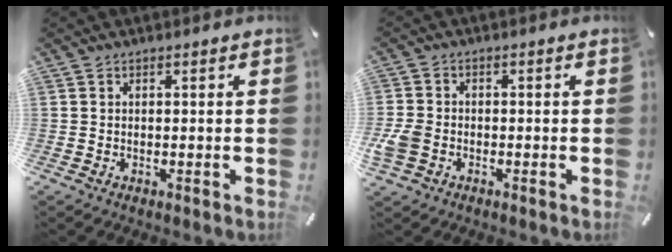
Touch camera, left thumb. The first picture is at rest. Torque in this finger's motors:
{"motor_torque": [1.17, 1.21, 0.80, 0.44, 0.29]}